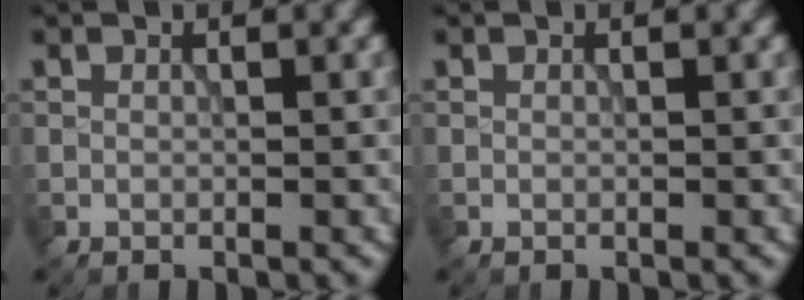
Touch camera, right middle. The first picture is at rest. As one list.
[{"total": 0.0}]